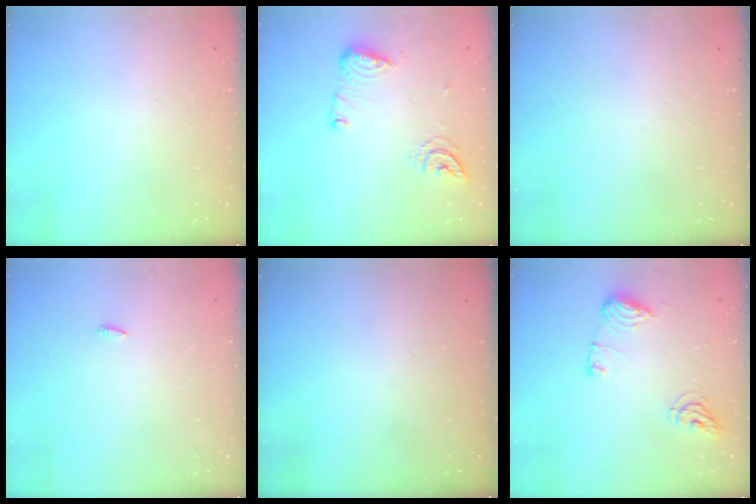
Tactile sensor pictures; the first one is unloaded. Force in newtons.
{"total": 10.0, "press": 10.0, "slide": 0.8}
{"total": 0.0}
{"total": 1.8, "press": 1.7, "slide": 0.6}
{"total": 0.0}
{"total": 9.4, "press": 9.4, "slide": 0.3}